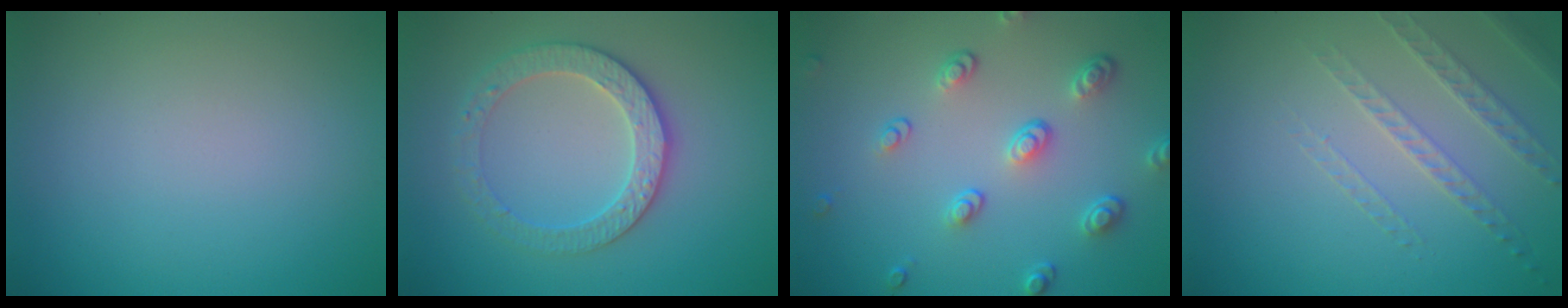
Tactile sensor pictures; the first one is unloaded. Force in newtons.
{"total": 3.4, "press": 3.4, "slide": 0.5}
{"total": 3.8, "press": 2.9, "slide": 2.4}
{"total": 1.6, "press": 1.3, "slide": 0.9}